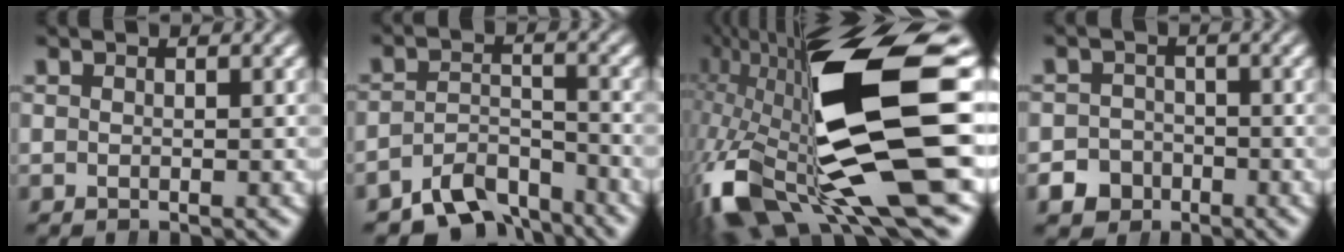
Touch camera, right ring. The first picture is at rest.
{"total": 7.2, "force": [-5.9, 3.2, 2.6], "torque": [-0.031, -0.023, -0.093]}
{"total": 18.1, "force": [-2.1, 7.5, 16.3], "torque": [-0.288, -0.031, -0.002]}
{"total": 5.3, "force": [-2.9, 4.4, 0.7], "torque": [-0.016, -0.020, -0.048]}